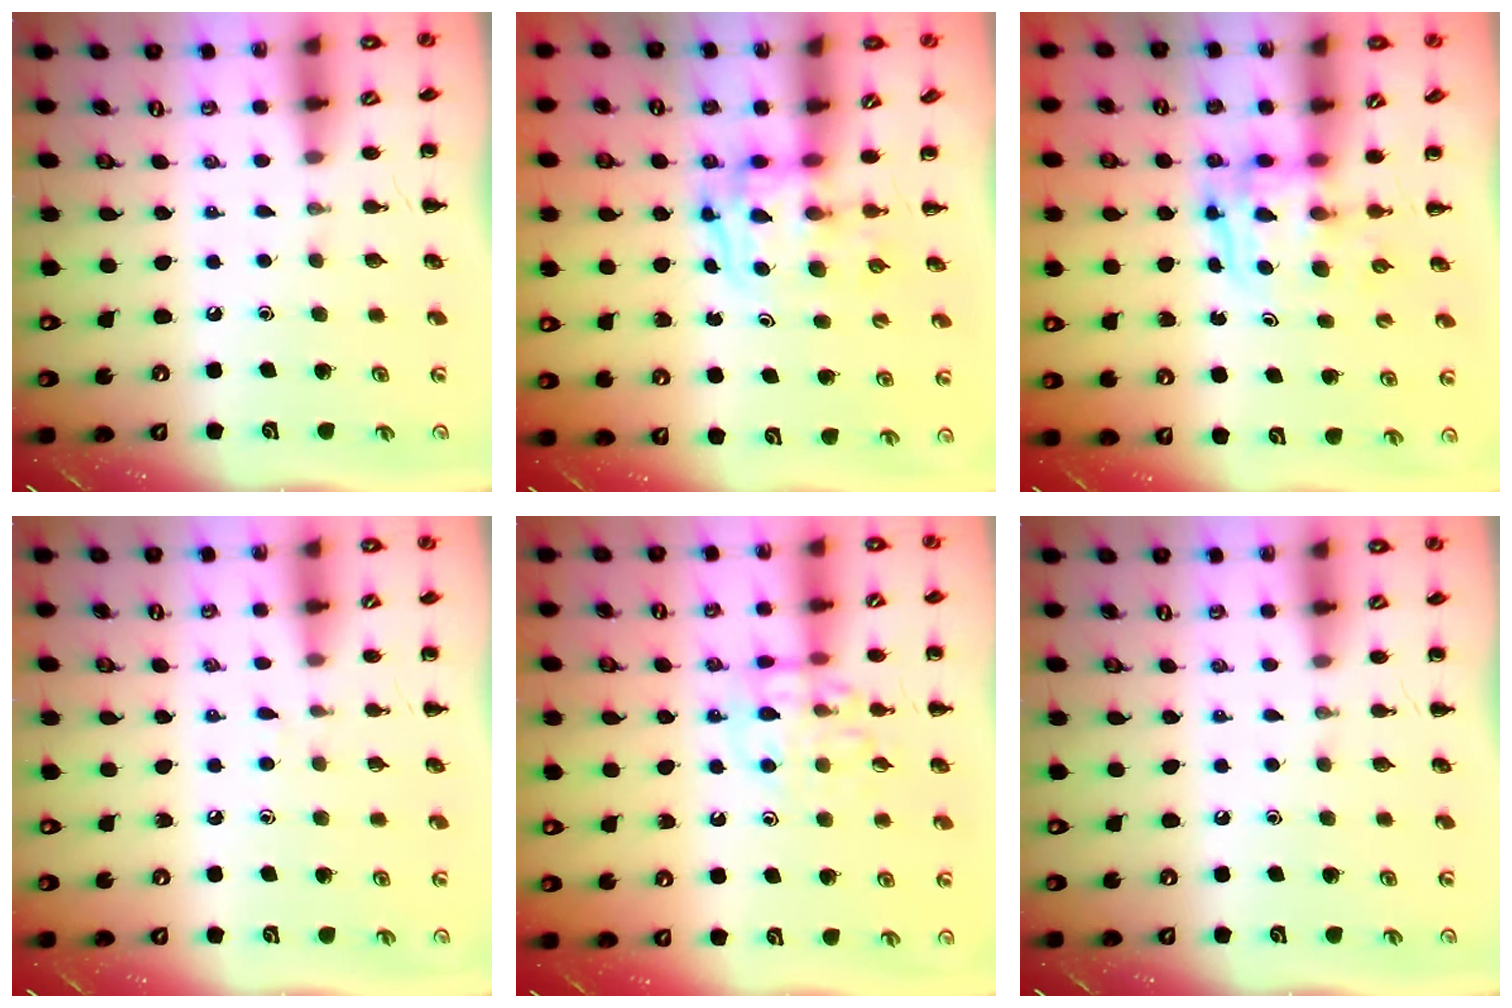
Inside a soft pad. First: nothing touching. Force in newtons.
{"total": 3.2, "press": 3.2, "slide": 0.6}
{"total": 3.5, "press": 3.4, "slide": 0.3}
{"total": 2.7, "press": 2.4, "slide": 1.4}
{"total": 11.9, "press": 11.9, "slide": 1.0}
{"total": 0.0}